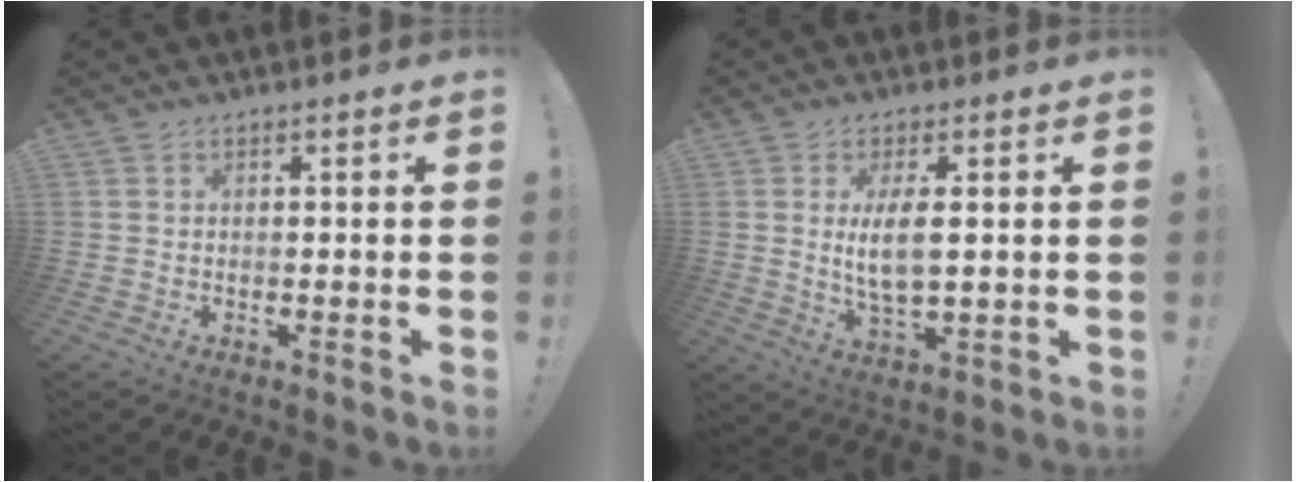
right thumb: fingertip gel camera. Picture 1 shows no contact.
{"total": 8.0, "force": [1.3, 2.8, 7.4], "torque": [-0.144, -0.015, 0.017]}